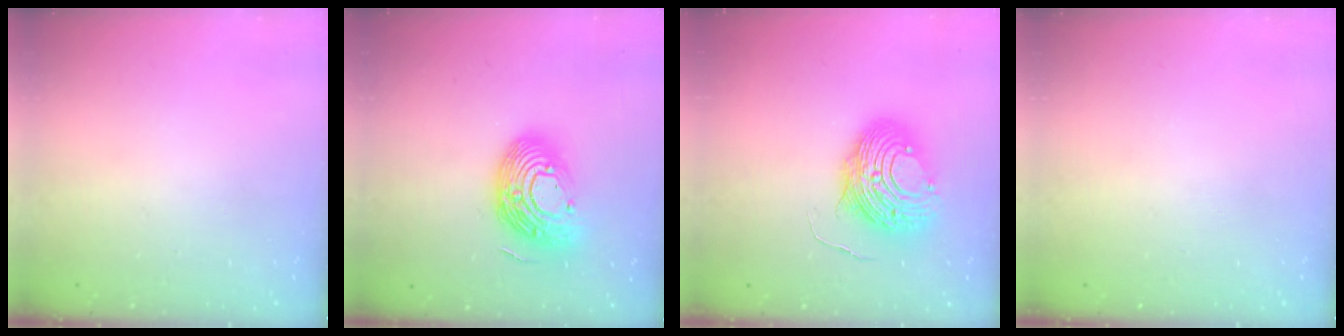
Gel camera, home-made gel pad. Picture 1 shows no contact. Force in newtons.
{"total": 17.9, "press": 17.9, "slide": 1.2}
{"total": 12.7, "press": 12.7, "slide": 1.3}
{"total": 0.0}